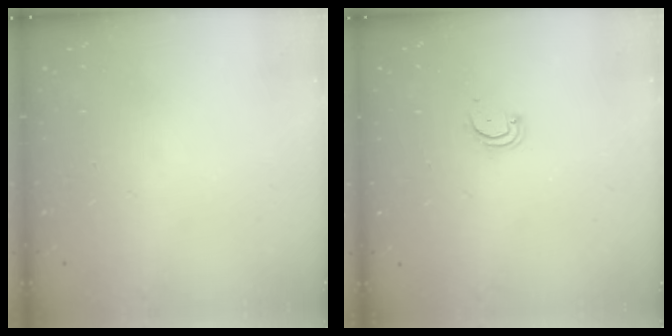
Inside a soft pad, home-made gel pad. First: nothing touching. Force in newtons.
{"total": 3.4, "press": 3.4, "slide": 0.2}